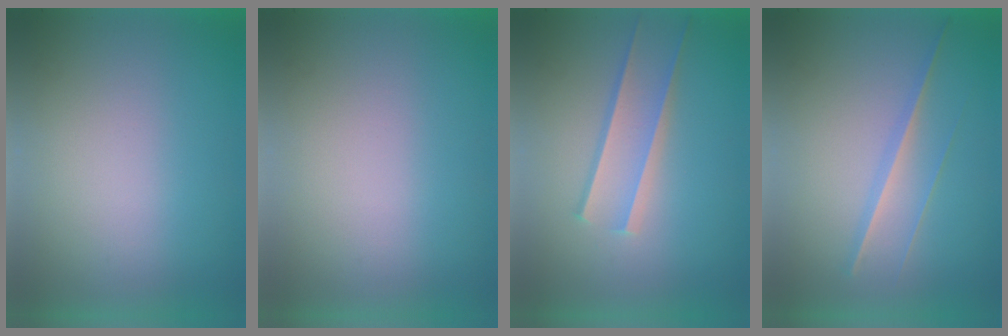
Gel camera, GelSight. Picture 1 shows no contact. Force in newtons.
{"total": 0.0}
{"total": 1.7}
{"total": 1.3}